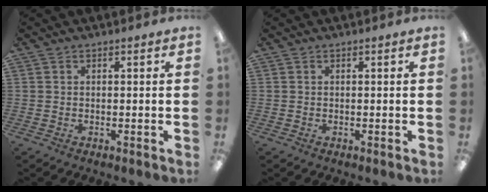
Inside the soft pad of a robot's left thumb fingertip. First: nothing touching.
{"total": 0.0}